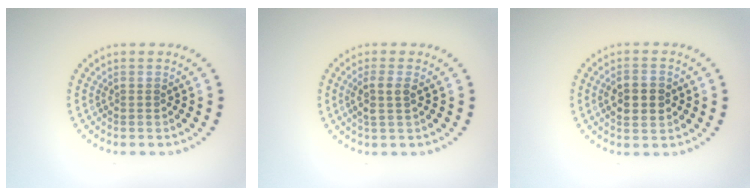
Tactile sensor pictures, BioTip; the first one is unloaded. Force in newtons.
{"total": 2.0, "press": 1.7, "slide": 1.0}
{"total": 4.3, "press": 4.3, "slide": 0.1}